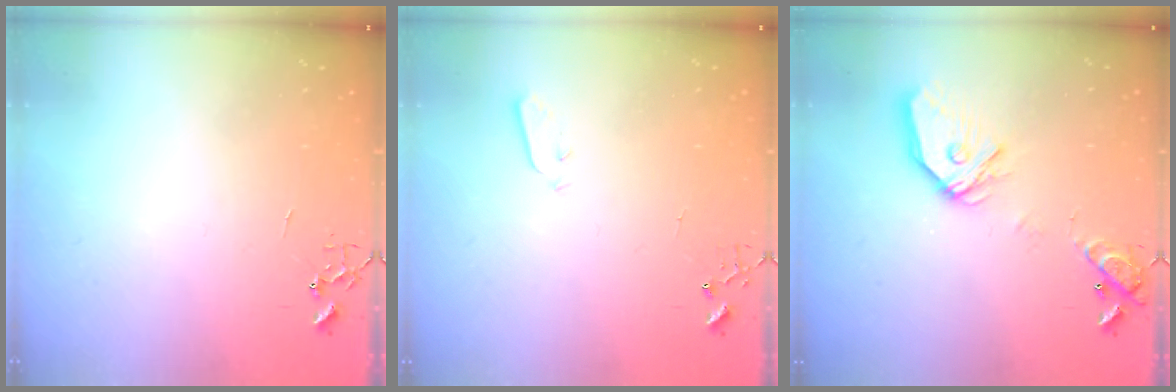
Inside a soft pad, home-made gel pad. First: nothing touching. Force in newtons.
{"total": 2.5, "press": 2.5, "slide": 0.4}
{"total": 15.8, "press": 15.6, "slide": 2.1}